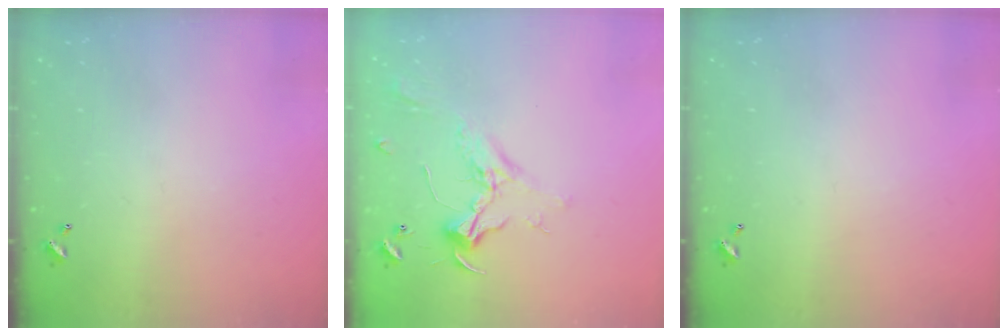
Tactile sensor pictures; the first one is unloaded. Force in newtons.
{"total": 2.3, "press": 2.2, "slide": 0.8}
{"total": 0.0}